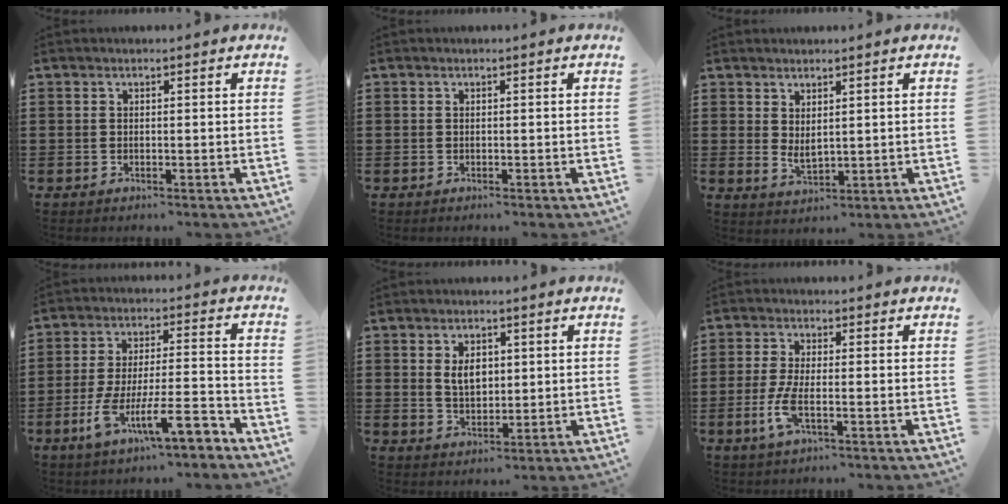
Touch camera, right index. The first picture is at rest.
{"total": 0.0}
{"total": 2.3, "force": [1.3, 1.0, 1.6], "torque": [-0.032, 0.002, 0.024]}
{"total": 12.7, "force": [-7.5, 2.8, 9.9], "torque": [-0.194, 0.003, -0.138]}
{"total": 4.1, "force": [1.0, 2.6, 3.0], "torque": [-0.058, 0.008, 0.015]}
{"total": 4.8, "force": [-1.7, 1.1, 4.3], "torque": [-0.107, -0.016, -0.038]}